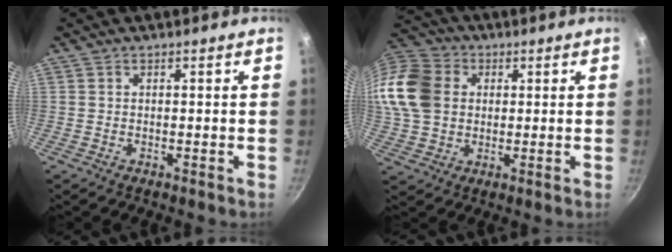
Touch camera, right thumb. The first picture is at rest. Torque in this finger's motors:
{"motor_torque": [0.94, 1.85, 0.99, -0.37, 0.57]}